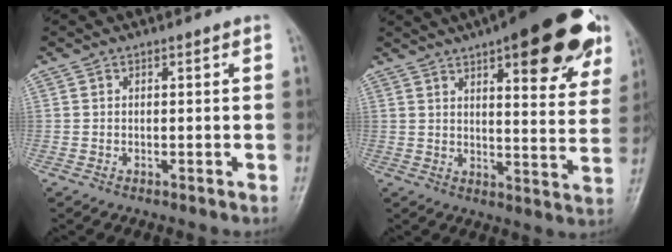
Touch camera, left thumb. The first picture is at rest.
{"total": 23.5, "force": [13.2, 7.6, 17.8], "torque": [-0.200, -0.030, 0.171]}